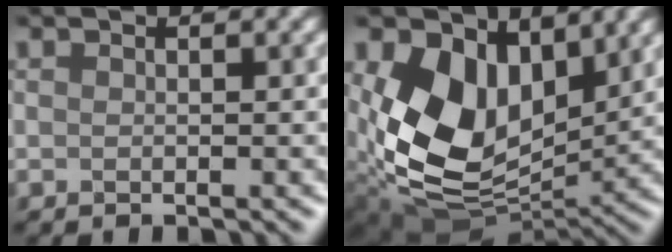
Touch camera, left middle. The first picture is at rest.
{"total": 9.6, "force": [3.0, 6.6, 6.3], "torque": [-0.145, -0.023, 0.061]}